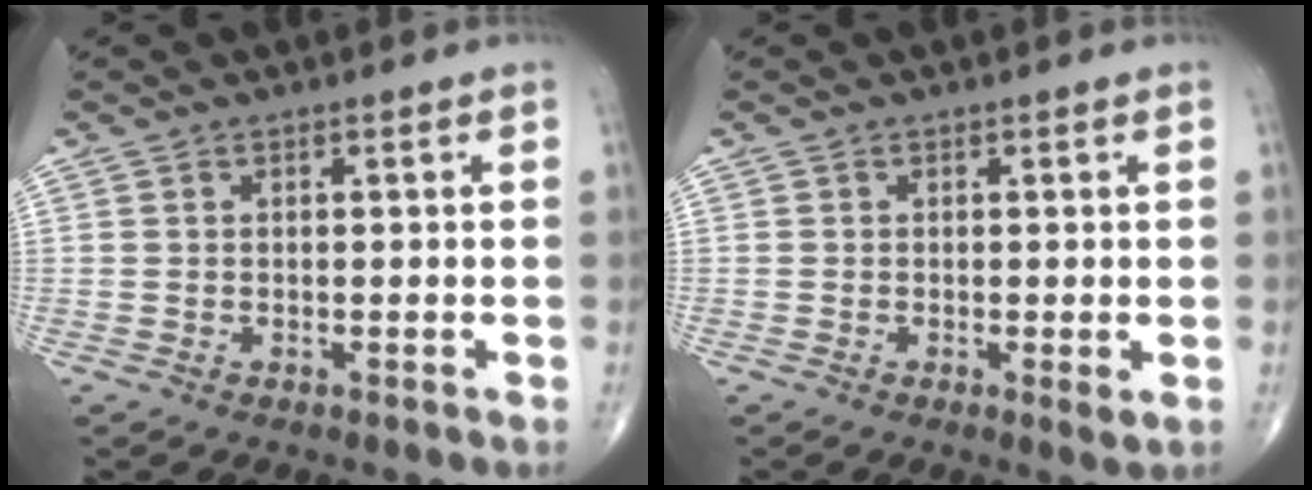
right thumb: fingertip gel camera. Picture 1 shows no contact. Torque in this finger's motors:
{"motor_torque": [-0.26, 0.03, -0.31, -0.19, 0.00]}